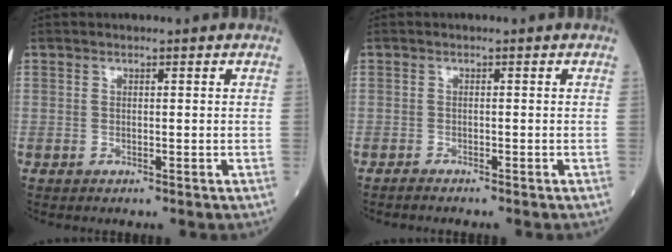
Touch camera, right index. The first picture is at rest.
{"total": 1.3, "force": [-1.2, 0.1, 0.4], "torque": [-0.011, -0.002, -0.018]}